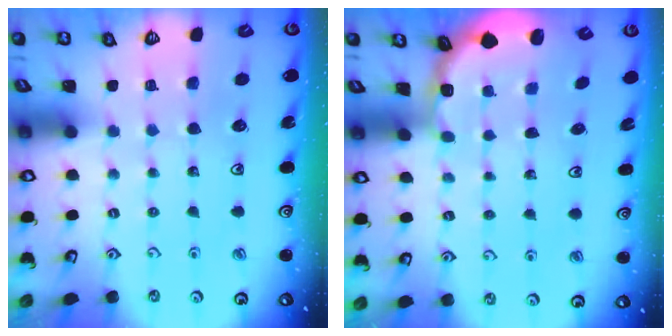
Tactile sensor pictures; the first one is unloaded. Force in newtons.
{"total": 1.9, "press": 1.8, "slide": 0.7}